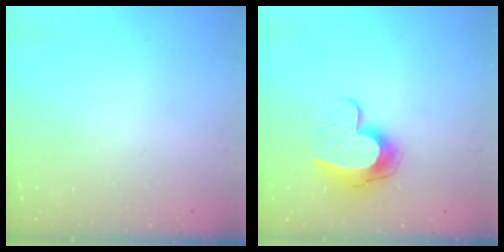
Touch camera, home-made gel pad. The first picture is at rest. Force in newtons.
{"total": 10.9, "press": 10.9, "slide": 1.1}